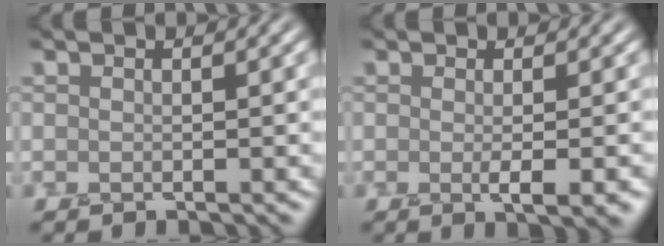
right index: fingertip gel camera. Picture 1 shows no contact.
{"total": 2.6, "force": [-0.4, 0.6, 2.5], "torque": [-0.031, -0.001, -0.006]}